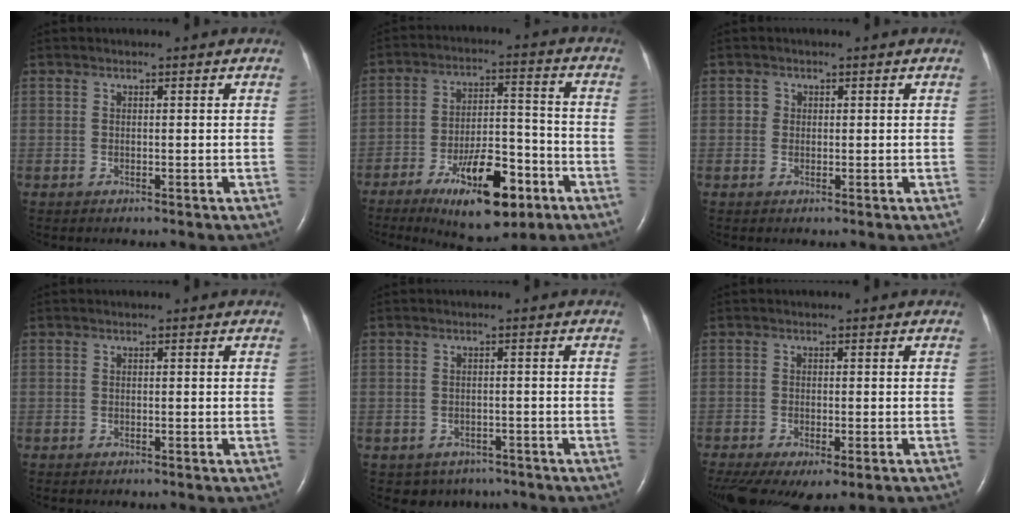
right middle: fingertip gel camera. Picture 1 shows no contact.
{"total": 14.4, "force": [-7.9, 4.4, 11.2], "torque": [-0.190, 0.000, -0.121]}
{"total": 1.0, "force": [0.1, 1.0, 0.1], "torque": [-0.001, 0.002, 0.001]}
{"total": 0.0}
{"total": 4.5, "force": [-3.3, 3.1, 0.5], "torque": [-0.006, 0.010, -0.040]}
{"total": 11.3, "force": [-7.3, 4.2, 7.6], "torque": [-0.151, -0.023, -0.107]}